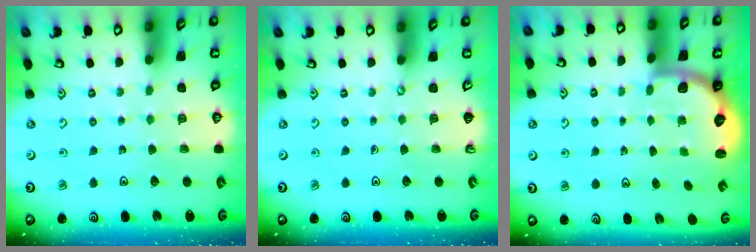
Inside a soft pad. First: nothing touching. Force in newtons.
{"total": 0.0}
{"total": 2.5, "press": 2.1, "slide": 1.3}